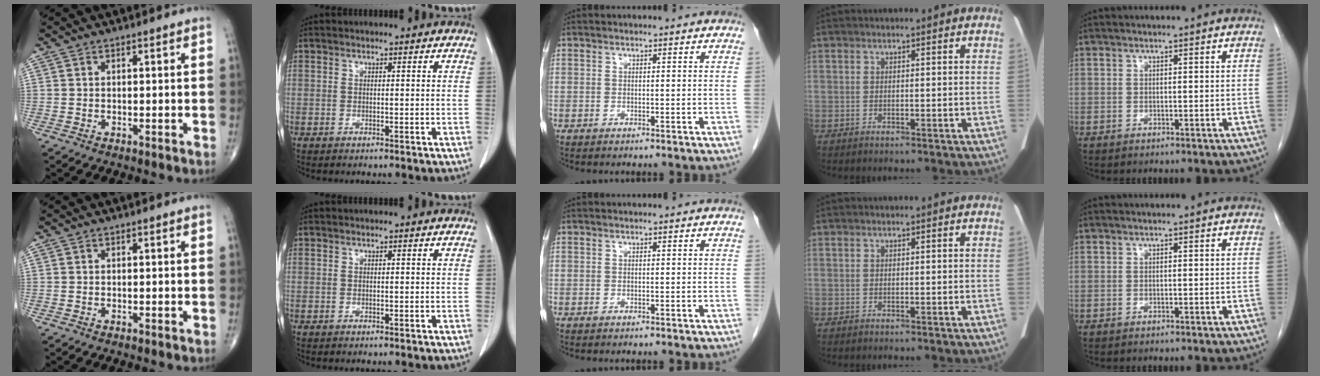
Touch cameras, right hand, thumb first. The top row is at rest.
{}